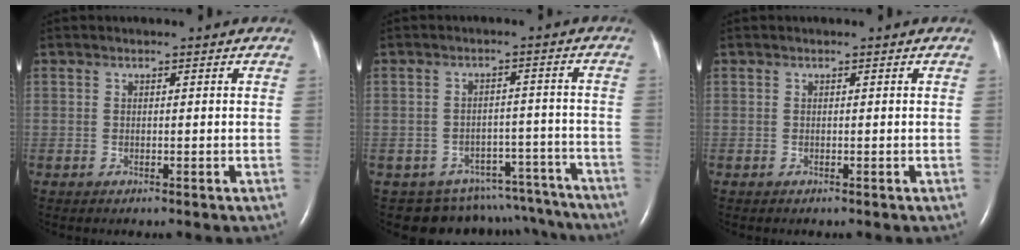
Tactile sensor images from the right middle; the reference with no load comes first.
{"total": 13.5, "force": [-12.3, 5.5, 0.4], "torque": [0.003, 0.042, -0.137]}
{"total": 0.0}